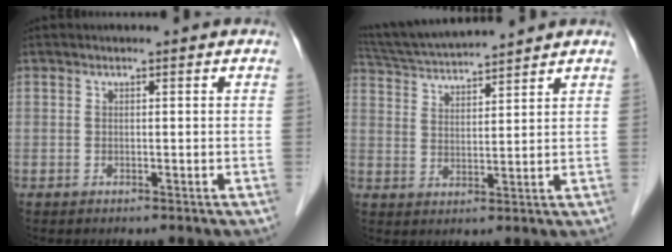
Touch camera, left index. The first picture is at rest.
{"total": 11.1, "force": [10.4, -0.4, 3.9], "torque": [-0.080, 0.022, 0.180]}